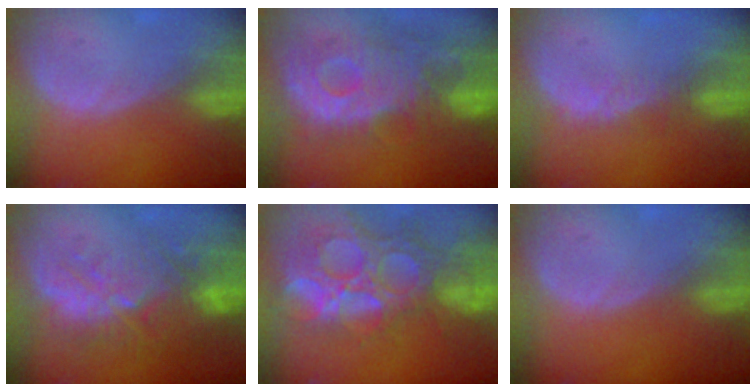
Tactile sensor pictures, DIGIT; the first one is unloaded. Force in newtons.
{"total": 12.0, "press": 10.7, "slide": 5.4}
{"total": 2.3, "press": 1.9, "slide": 1.4}
{"total": 11.0, "press": 9.6, "slide": 5.3}
{"total": 14.8, "press": 12.1, "slide": 8.4}
{"total": 0.0}